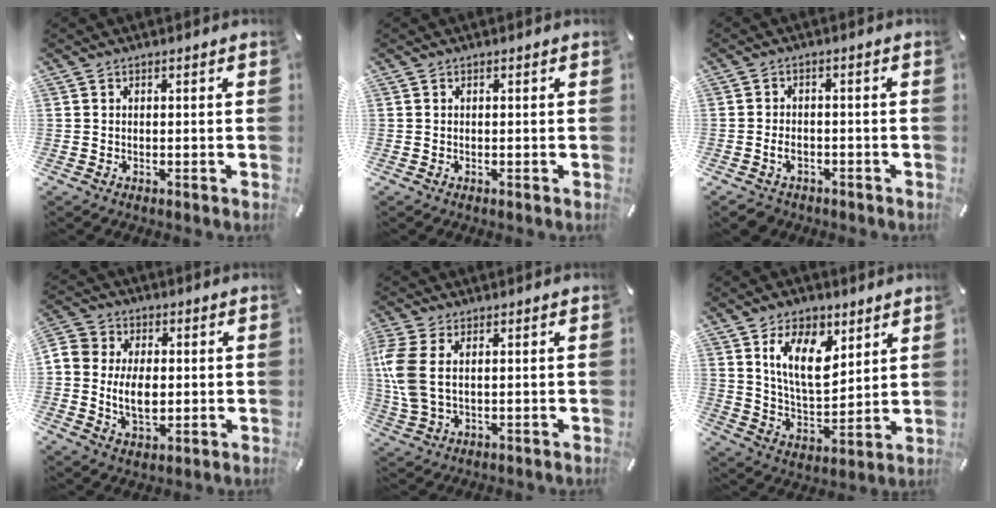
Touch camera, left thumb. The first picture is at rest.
{"total": 0.0}
{"total": 3.6, "force": [-1.5, 2.6, 1.8], "torque": [-0.040, 0.005, -0.031]}
{"total": 10.0, "force": [-0.9, 7.4, 6.6], "torque": [-0.121, 0.003, -0.018]}
{"total": 8.3, "force": [1.1, 4.5, 6.9], "torque": [-0.173, -0.010, 0.017]}
{"total": 14.3, "force": [7.2, 7.9, 9.5], "torque": [-0.179, -0.019, 0.132]}